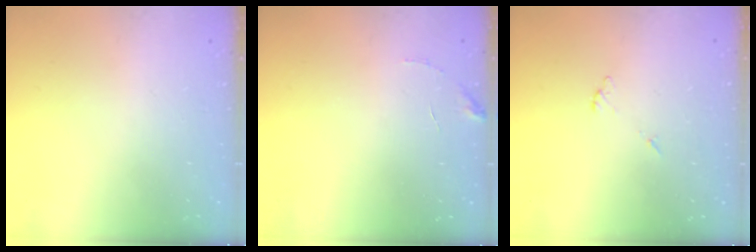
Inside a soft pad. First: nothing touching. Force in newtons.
{"total": 5.7, "press": 5.7, "slide": 0.3}
{"total": 5.6, "press": 5.6, "slide": 0.3}